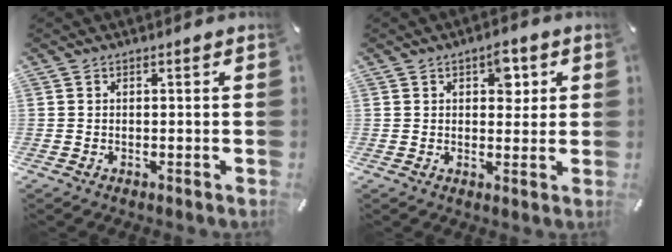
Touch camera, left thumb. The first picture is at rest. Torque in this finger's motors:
{"motor_torque": [0.68, 0.86, 0.30, -0.35, 0.02]}